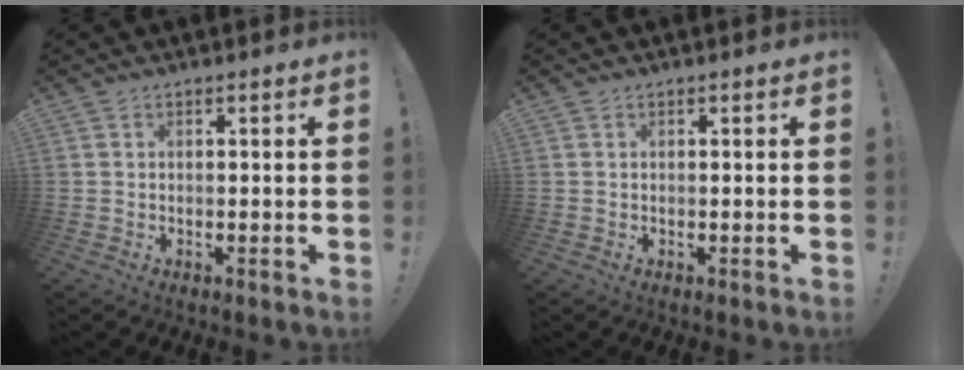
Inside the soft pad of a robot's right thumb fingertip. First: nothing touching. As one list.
[{"total": 0.0}]